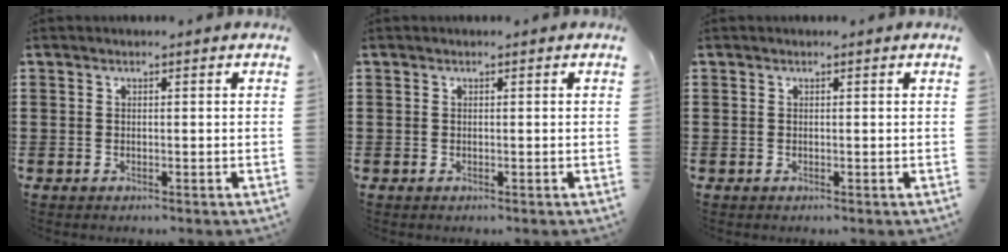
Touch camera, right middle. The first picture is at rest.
{"total": 0.0}
{"total": 0.0}